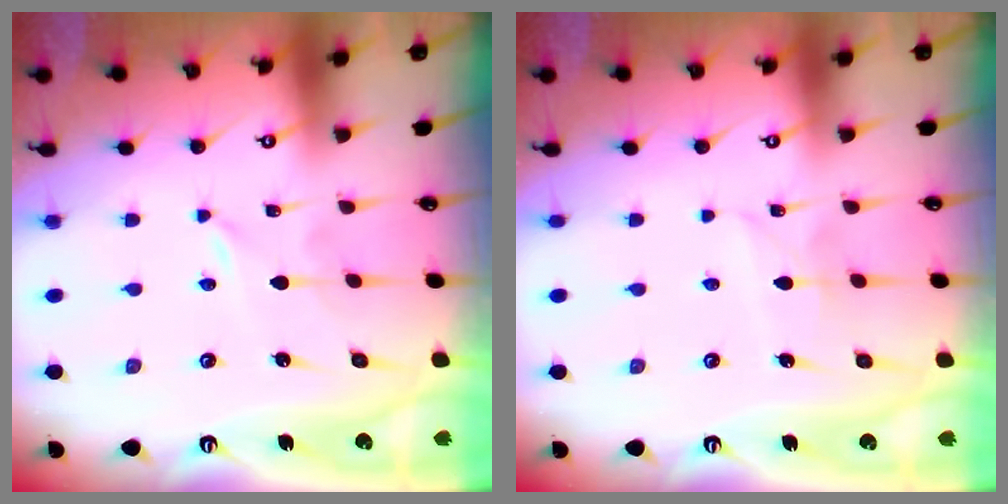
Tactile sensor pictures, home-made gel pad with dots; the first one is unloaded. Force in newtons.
{"total": 5.3, "press": 5.3, "slide": 0.4}